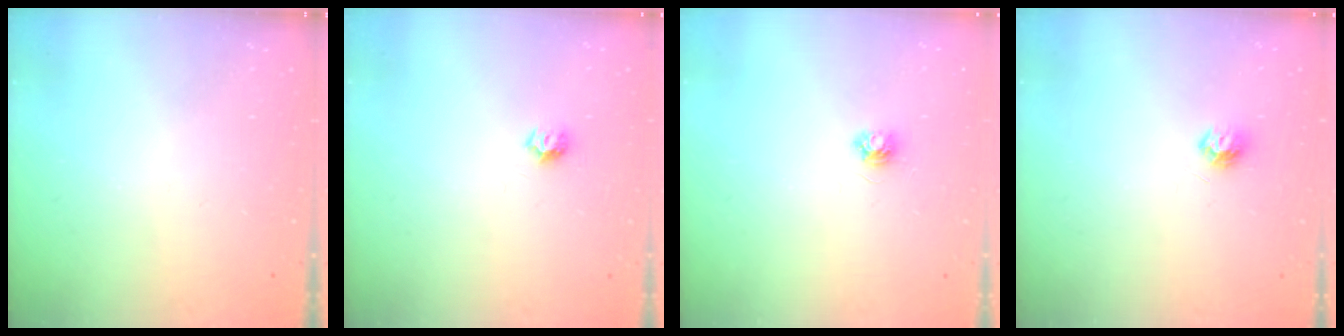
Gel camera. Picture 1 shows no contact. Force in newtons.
{"total": 5.5, "press": 5.4, "slide": 0.6}
{"total": 3.4, "press": 3.4, "slide": 0.4}
{"total": 5.7, "press": 5.6, "slide": 0.7}